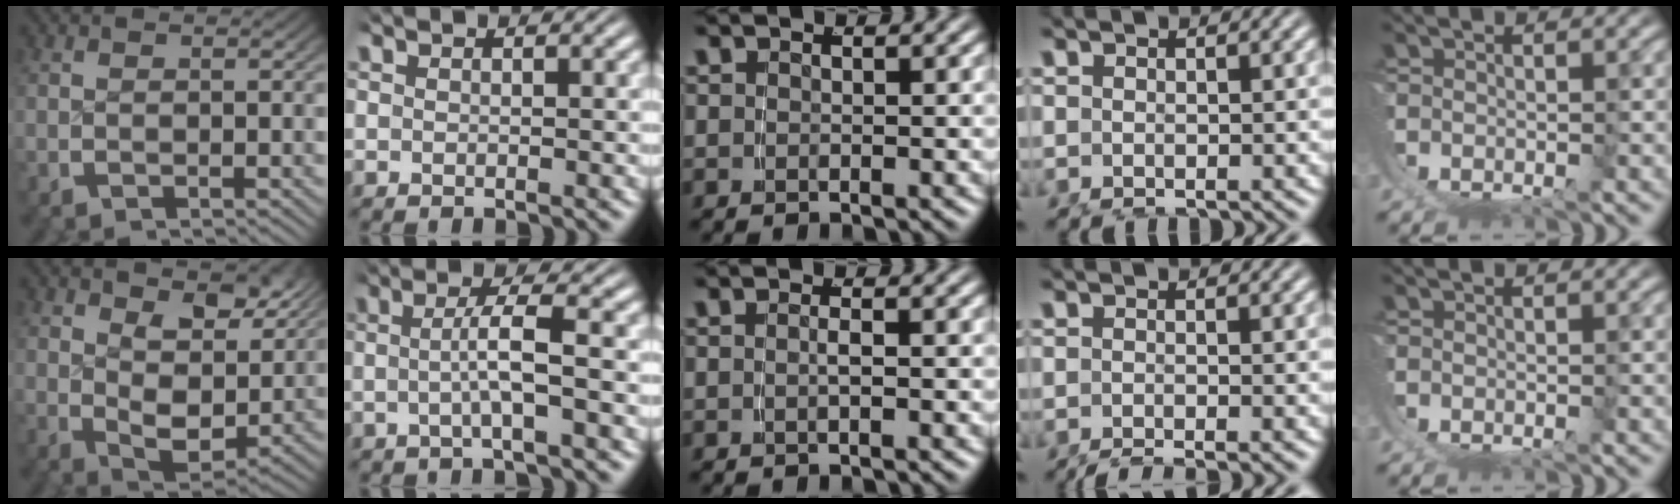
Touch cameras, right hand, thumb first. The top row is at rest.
{"thumb": {"total": 6.4, "force": [1.9, 3.7, 4.8], "torque": [-0.083, -0.028, 0.041]}, "index": {"total": 3.0, "force": [-0.6, -0.2, 2.9], "torque": [-0.053, 0.005, -0.012]}, "middle": {"total": 0.9, "force": [-0.5, -0.4, 0.6], "torque": [-0.014, -0.003, -0.005]}, "ring": {"total": 4.8, "force": [-4.3, 0.8, 2.0], "torque": [-0.020, -0.014, -0.059]}}